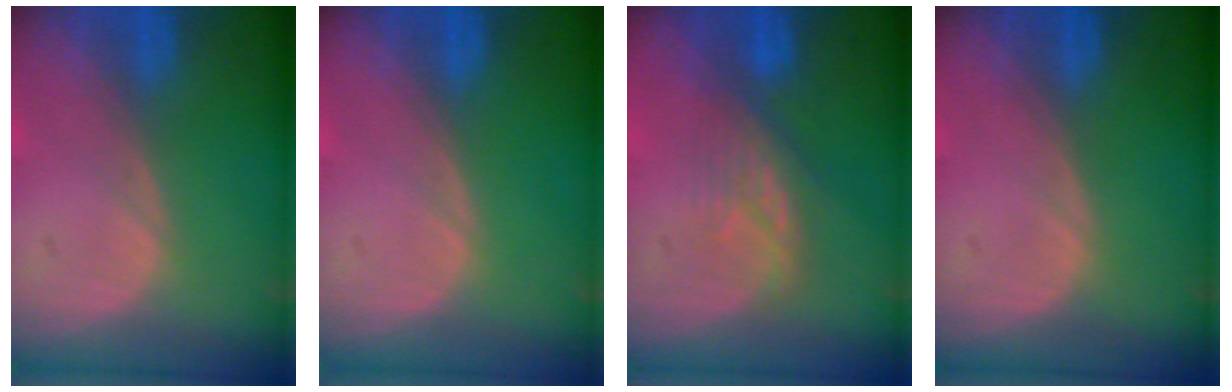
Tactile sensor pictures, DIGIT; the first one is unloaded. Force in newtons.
{"total": 0.0}
{"total": 4.3, "press": 4.0, "slide": 1.4}
{"total": 0.0}